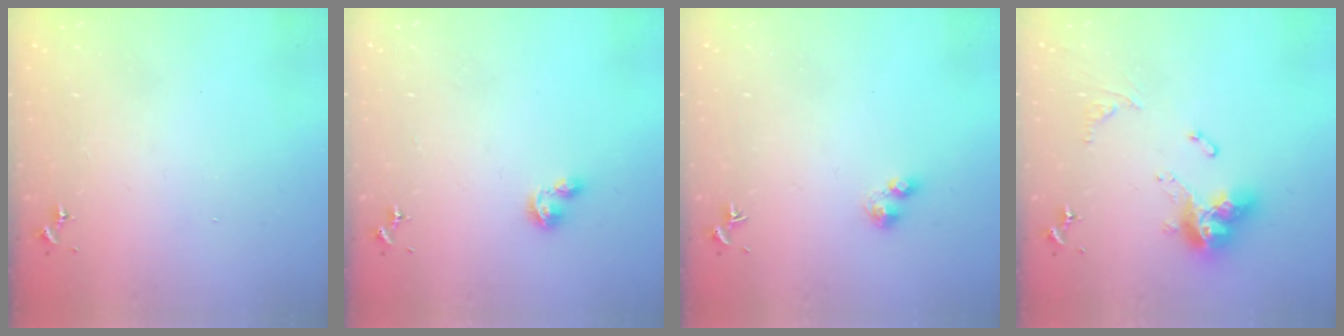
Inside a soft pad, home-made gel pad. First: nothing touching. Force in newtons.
{"total": 2.3, "press": 2.3, "slide": 0.4}
{"total": 3.9, "press": 3.9, "slide": 0.6}
{"total": 14.6, "press": 14.6, "slide": 1.1}